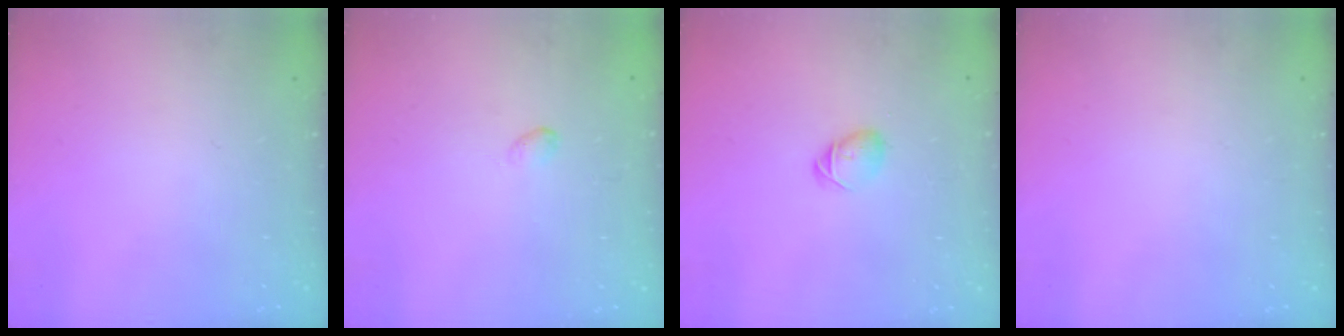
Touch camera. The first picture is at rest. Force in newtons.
{"total": 2.7, "press": 2.7, "slide": 0.5}
{"total": 4.5, "press": 4.4, "slide": 0.8}
{"total": 0.0}